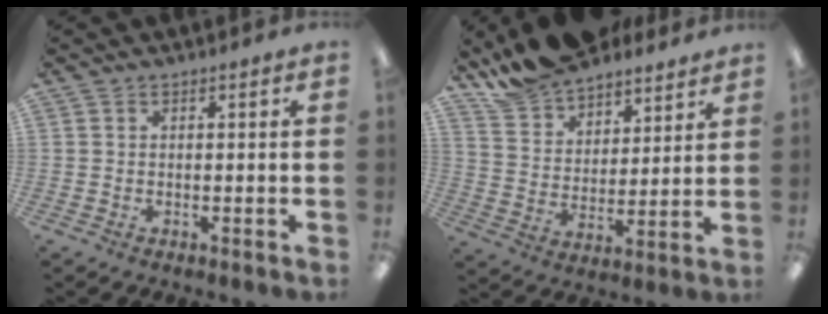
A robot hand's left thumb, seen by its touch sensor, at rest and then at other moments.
{"total": 13.3, "force": [12.1, 5.1, 2.5], "torque": [-0.070, -0.089, 0.228]}